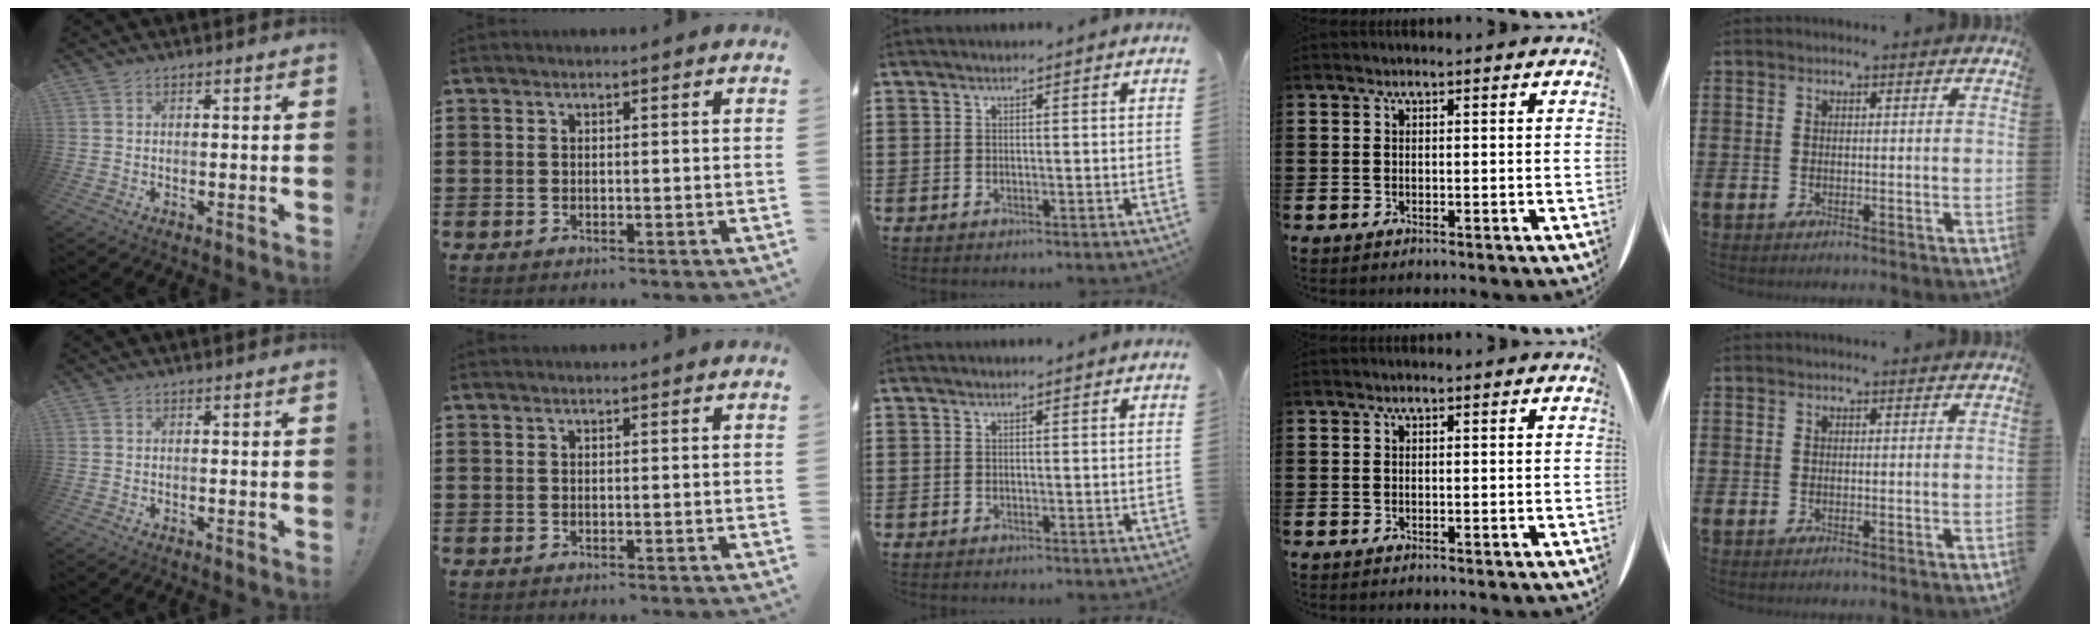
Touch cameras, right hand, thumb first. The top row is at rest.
{}